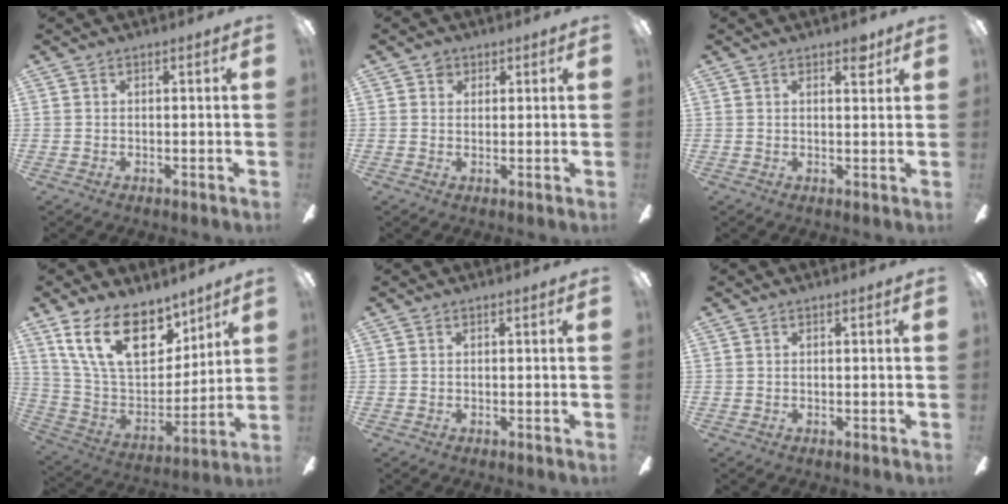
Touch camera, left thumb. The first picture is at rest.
{"total": 2.2, "force": [1.2, 1.7, 0.7], "torque": [-0.007, 0.000, 0.021]}
{"total": 3.1, "force": [2.2, 1.1, 1.9], "torque": [-0.009, -0.011, 0.032]}
{"total": 21.0, "force": [12.8, 10.9, 12.6], "torque": [-0.239, -0.066, 0.231]}
{"total": 0.0}
{"total": 0.0}